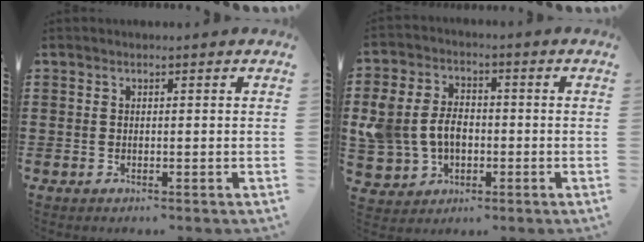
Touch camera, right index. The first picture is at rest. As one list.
[{"total": 7.3, "force": [-0.7, 5.8, 4.4], "torque": [-0.119, 0.010, -0.016]}]